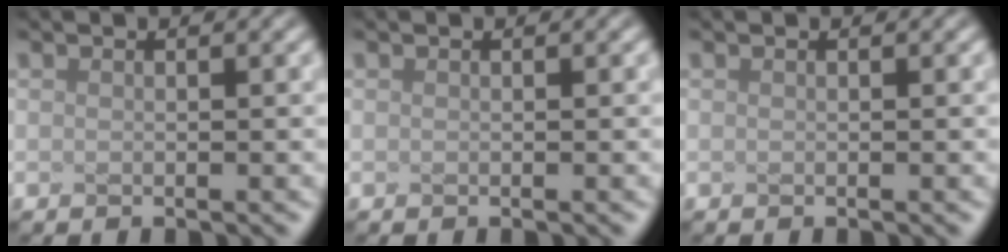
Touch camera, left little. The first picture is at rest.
{"total": 0.0}
{"total": 0.0}